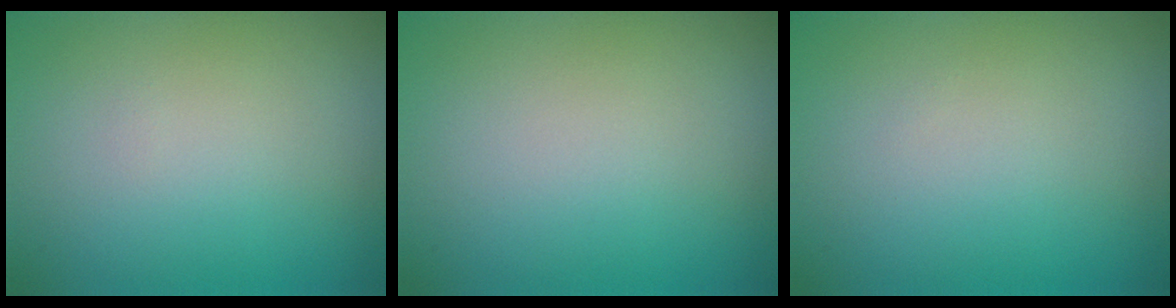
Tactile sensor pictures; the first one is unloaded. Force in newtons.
{"total": 0.0}
{"total": 0.0}